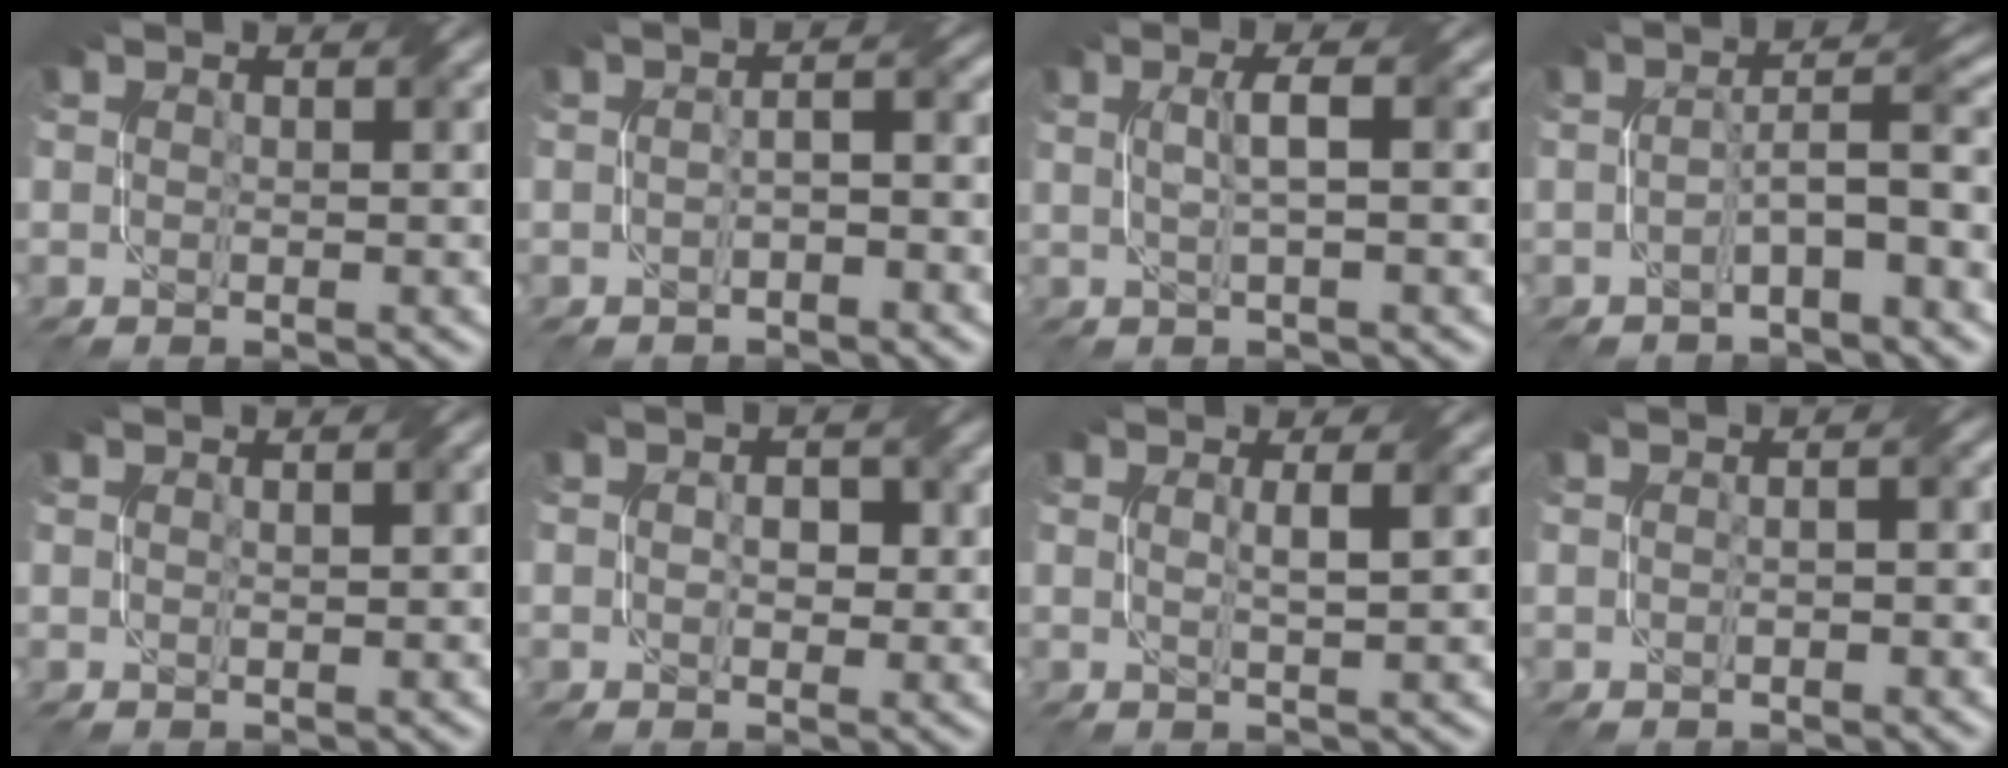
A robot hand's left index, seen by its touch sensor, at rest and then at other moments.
{"total": 2.1, "force": [-1.0, 0.5, 1.8], "torque": [-0.032, 0.007, -0.016]}
{"total": 2.5, "force": [0.2, 0.5, 2.5], "torque": [-0.045, 0.009, 0.002]}
{"total": 4.2, "force": [-1.3, 0.6, 3.9], "torque": [-0.067, 0.019, -0.027]}
{"total": 0.8, "force": [0.3, 0.1, 0.7], "torque": [-0.014, 0.004, 0.004]}
{"total": 1.9, "force": [-0.1, 1.3, 1.4], "torque": [-0.021, 0.001, -0.003]}
{"total": 1.7, "force": [0.3, 0.3, 1.7], "torque": [-0.027, 0.006, 0.002]}
{"total": 1.7, "force": [-0.4, 0.6, 1.5], "torque": [-0.022, 0.001, -0.009]}